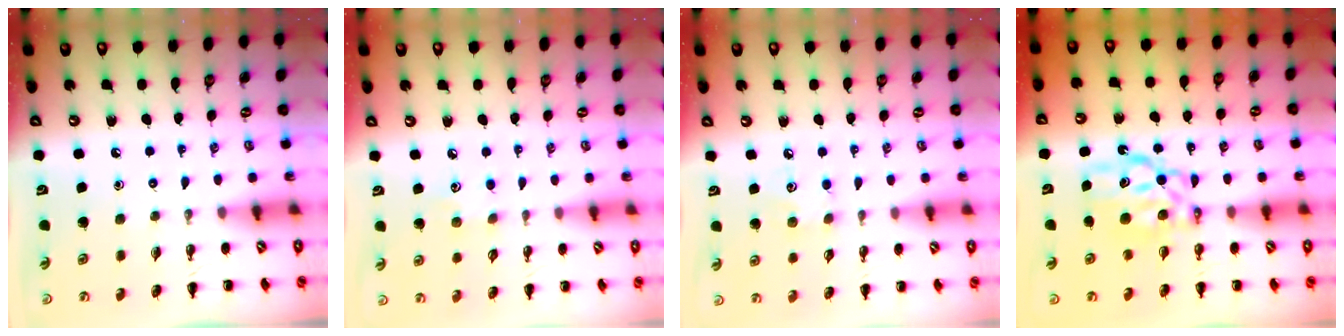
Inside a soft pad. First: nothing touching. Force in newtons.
{"total": 5.2, "press": 5.0, "slide": 1.3}
{"total": 5.2, "press": 5.1, "slide": 1.2}
{"total": 8.1, "press": 8.0, "slide": 1.2}